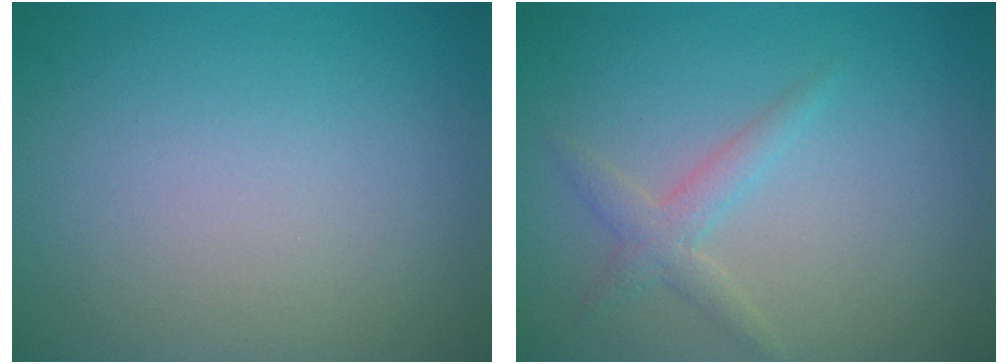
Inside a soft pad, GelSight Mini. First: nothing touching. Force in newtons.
{"total": 1.9, "press": 1.9, "slide": 0.1}